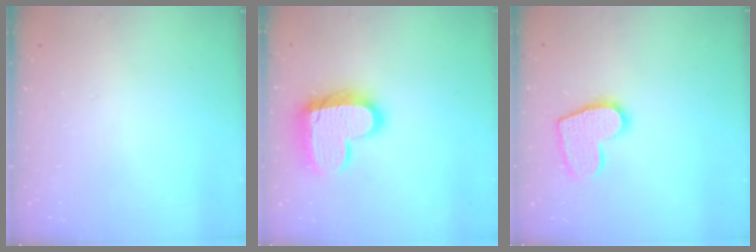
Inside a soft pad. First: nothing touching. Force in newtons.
{"total": 17.1, "press": 17.0, "slide": 1.2}
{"total": 12.1, "press": 12.0, "slide": 0.8}